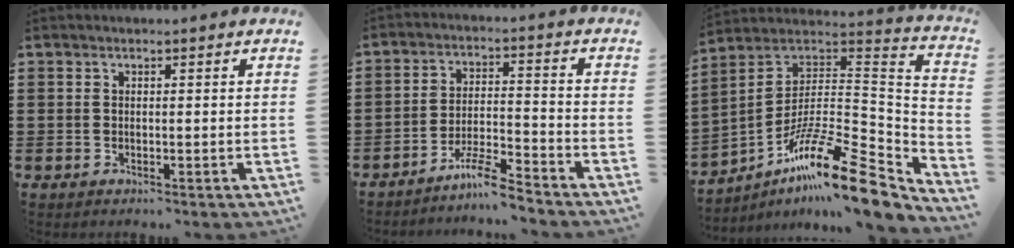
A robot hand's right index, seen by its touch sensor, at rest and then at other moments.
{"total": 6.1, "force": [-5.5, 0.3, 2.7], "torque": [-0.060, 0.000, -0.107]}
{"total": 16.5, "force": [-11.6, 3.2, 11.4], "torque": [-0.179, 0.025, -0.210]}